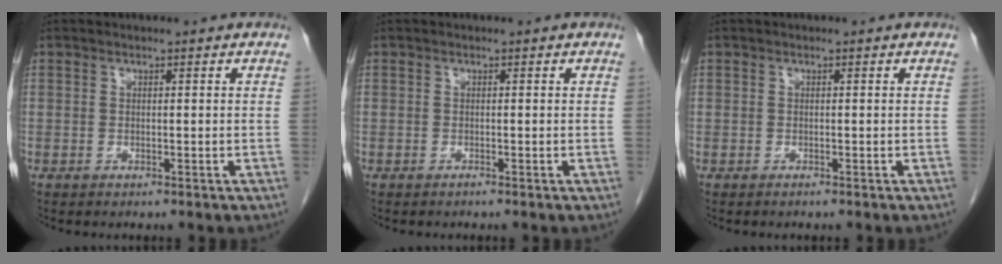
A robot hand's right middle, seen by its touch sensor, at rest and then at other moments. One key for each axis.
{"total": 0.0}
{"total": 0.0}